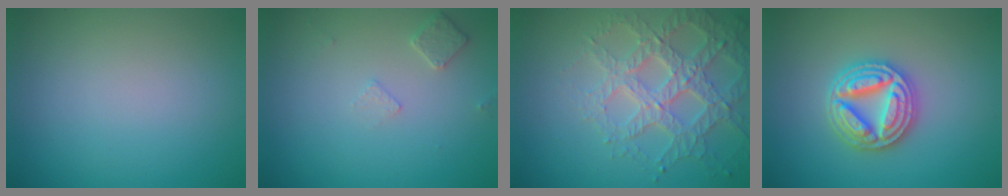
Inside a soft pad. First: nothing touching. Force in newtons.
{"total": 1.5, "press": 1.4, "slide": 0.3}
{"total": 4.6, "press": 4.4, "slide": 1.4}
{"total": 4.9, "press": 4.8, "slide": 0.8}